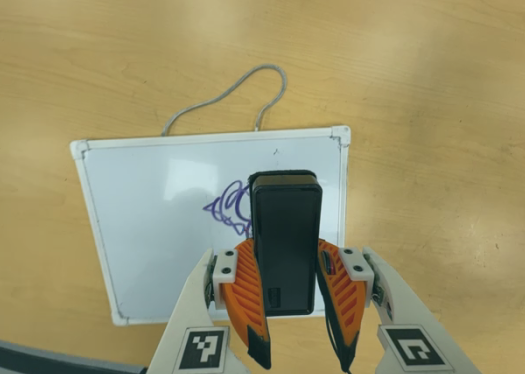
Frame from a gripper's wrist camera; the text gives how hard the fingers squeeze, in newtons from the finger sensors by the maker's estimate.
{"total": 9.3, "left": 7.9, "right": 10.6}